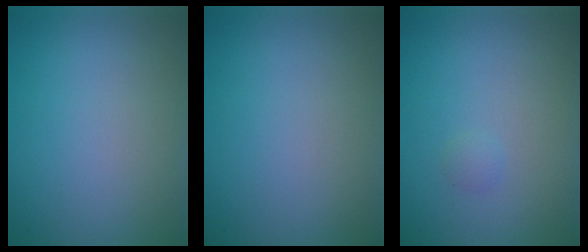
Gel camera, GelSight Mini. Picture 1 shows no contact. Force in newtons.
{"total": 0.0}
{"total": 0.6, "press": 0.6, "slide": 0.1}